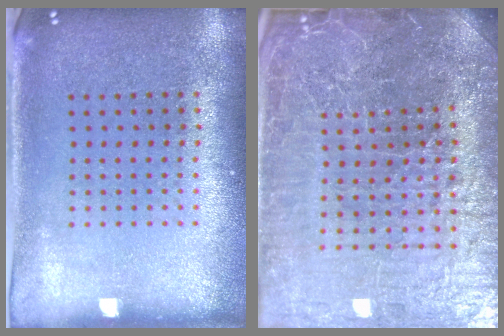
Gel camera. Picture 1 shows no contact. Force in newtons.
{"total": 6.2, "press": 5.7, "slide": 2.6}